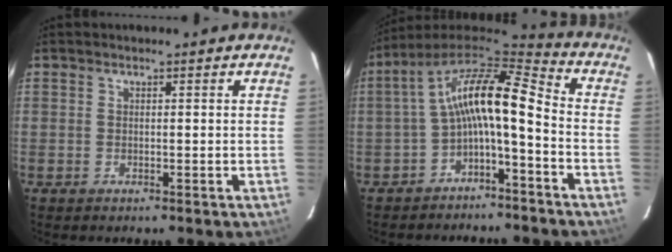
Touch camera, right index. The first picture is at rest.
{"total": 13.2, "force": [-2.9, 4.0, 12.2], "torque": [-0.241, 0.025, -0.059]}